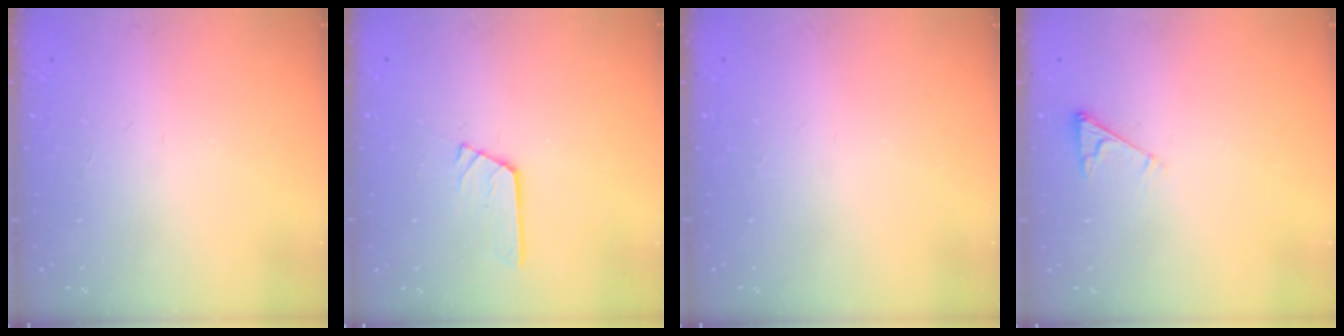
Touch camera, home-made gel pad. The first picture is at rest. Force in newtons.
{"total": 3.2, "press": 3.2, "slide": 0.1}
{"total": 0.0}
{"total": 3.0, "press": 3.0, "slide": 0.4}